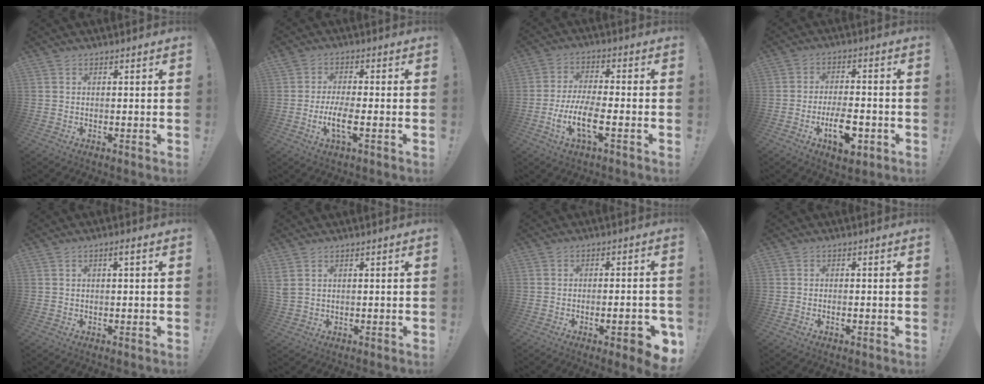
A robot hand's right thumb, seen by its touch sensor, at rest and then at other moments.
{"total": 7.2, "force": [-1.8, 1.8, 6.7], "torque": [-0.142, -0.012, -0.035]}
{"total": 11.2, "force": [-3.7, 3.5, 10.0], "torque": [-0.204, -0.006, -0.068]}
{"total": 11.0, "force": [-4.2, 4.9, 8.9], "torque": [-0.140, 0.010, -0.071]}
{"total": 1.7, "force": [0.1, 0.3, 1.7], "torque": [-0.029, 0.002, 0.000]}
{"total": 2.7, "force": [1.3, 1.4, 1.9], "torque": [-0.050, -0.002, 0.025]}
{"total": 6.4, "force": [-2.5, 1.3, 5.8], "torque": [-0.074, 0.005, -0.036]}
{"total": 0.7, "force": [-0.5, 0.1, 0.5], "torque": [-0.008, 0.000, -0.009]}